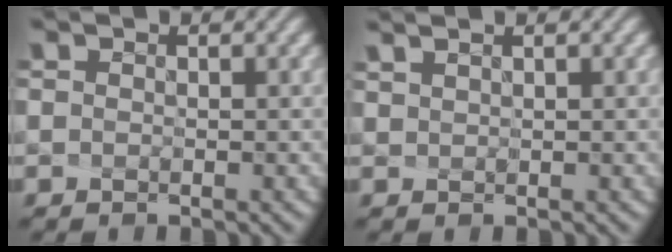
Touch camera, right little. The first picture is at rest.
{"total": 0.8, "force": [0.6, -0.4, -0.4], "torque": [-0.023, -0.019, 0.039]}